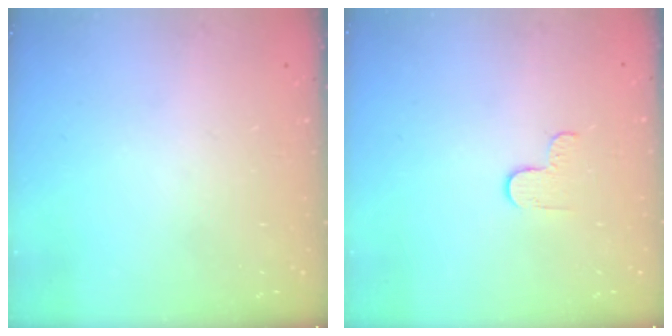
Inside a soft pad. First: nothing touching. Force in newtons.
{"total": 2.7, "press": 2.6, "slide": 0.4}